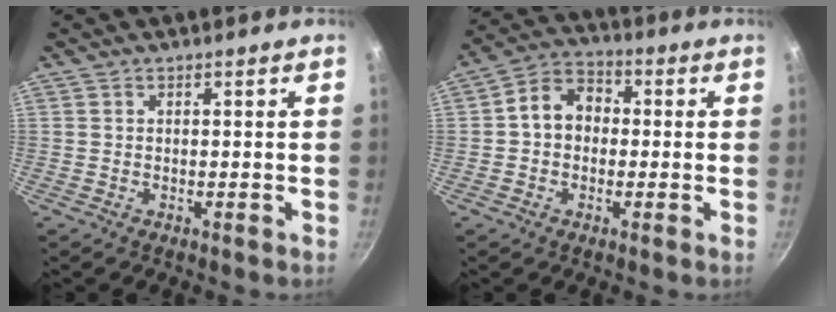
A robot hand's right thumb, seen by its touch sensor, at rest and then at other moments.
{"total": 8.4, "force": [0.1, 6.7, 5.1], "torque": [-0.053, 0.026, -0.017]}